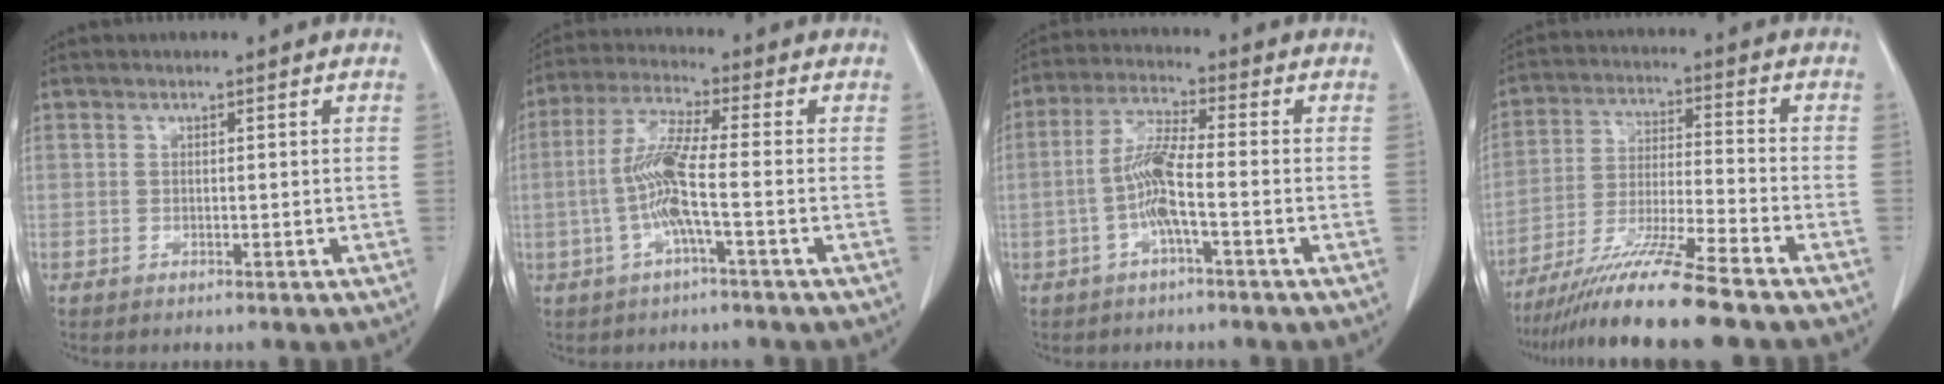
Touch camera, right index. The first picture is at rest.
{"total": 7.8, "force": [-1.5, 0.1, 7.6], "torque": [-0.166, 0.006, -0.036]}
{"total": 6.6, "force": [-1.7, 0.4, 6.4], "torque": [-0.136, 0.007, -0.039]}
{"total": 13.8, "force": [-10.9, -1.3, 8.3], "torque": [-0.148, -0.028, -0.189]}